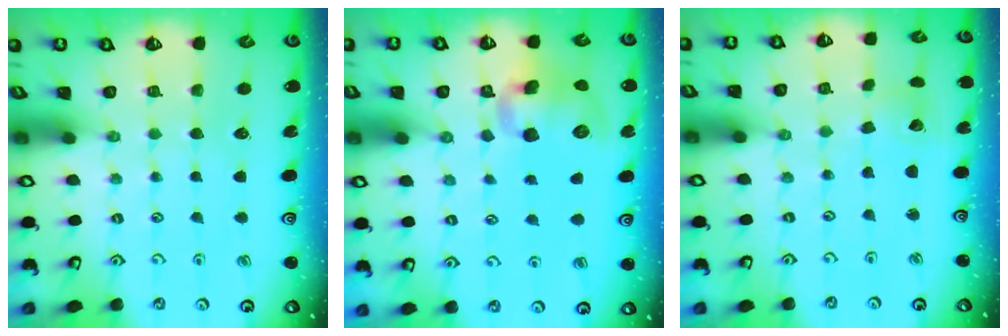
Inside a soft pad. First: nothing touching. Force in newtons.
{"total": 10.7, "press": 10.5, "slide": 1.8}
{"total": 2.2, "press": 2.2, "slide": 0.3}